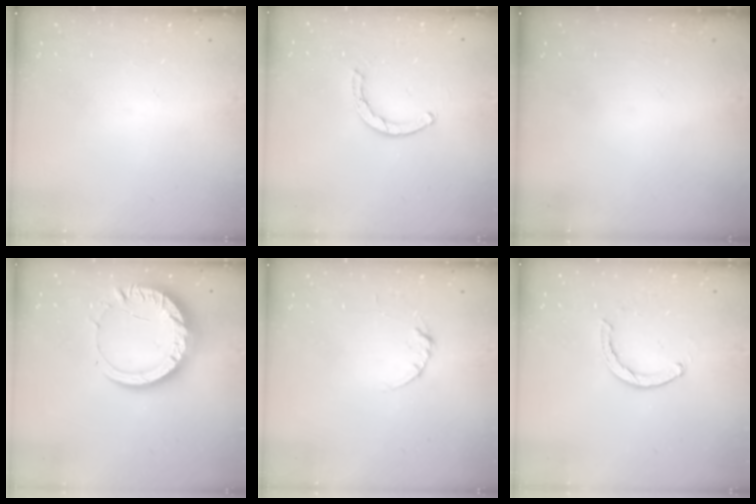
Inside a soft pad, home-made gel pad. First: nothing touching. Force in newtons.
{"total": 2.5, "press": 2.5, "slide": 0.1}
{"total": 0.0}
{"total": 14.4, "press": 14.4, "slide": 1.3}
{"total": 3.7, "press": 3.7, "slide": 0.4}
{"total": 2.4, "press": 2.4, "slide": 0.1}